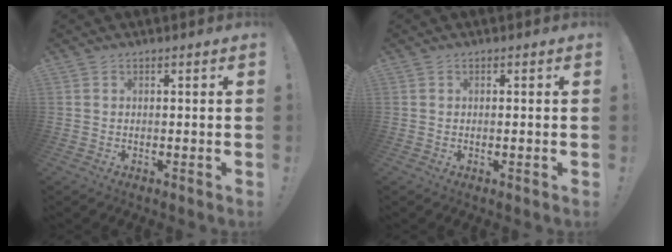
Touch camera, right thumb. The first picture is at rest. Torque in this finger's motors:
{"motor_torque": [0.46, -0.15, -0.08, -0.26, -0.03]}